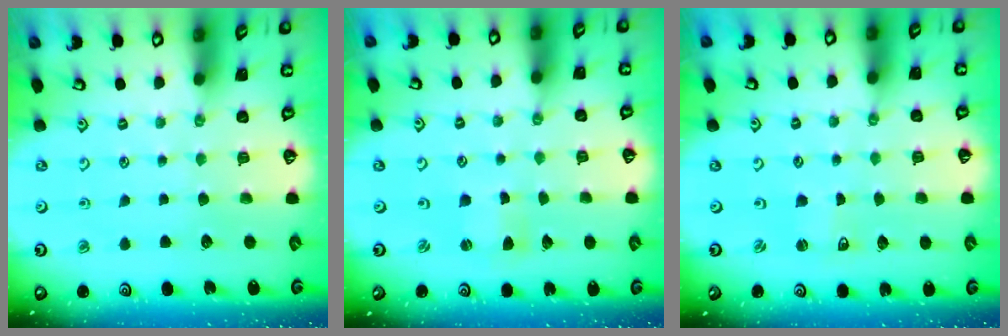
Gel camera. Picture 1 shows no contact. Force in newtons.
{"total": 1.1, "press": 1.0, "slide": 0.2}
{"total": 1.2, "press": 1.2, "slide": 0.2}